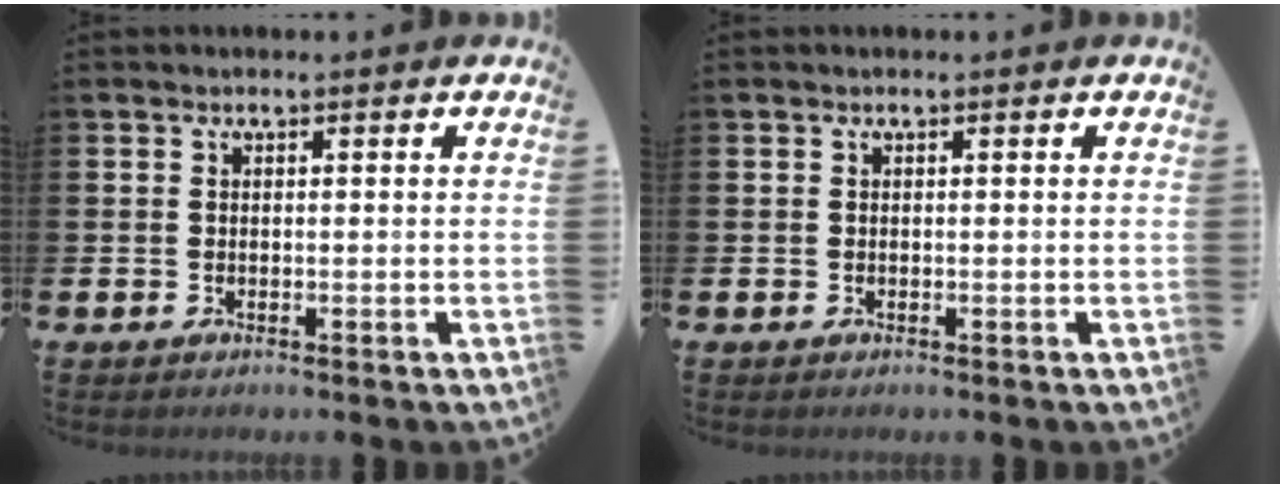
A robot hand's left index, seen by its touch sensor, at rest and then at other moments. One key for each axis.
{"total": 0.0}